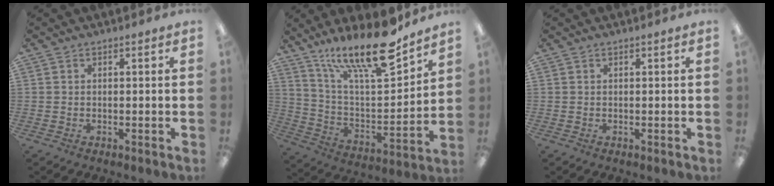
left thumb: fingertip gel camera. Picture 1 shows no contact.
{"total": 20.7, "force": [15.6, 5.8, 12.4], "torque": [-0.208, -0.106, 0.263]}
{"total": 0.0}